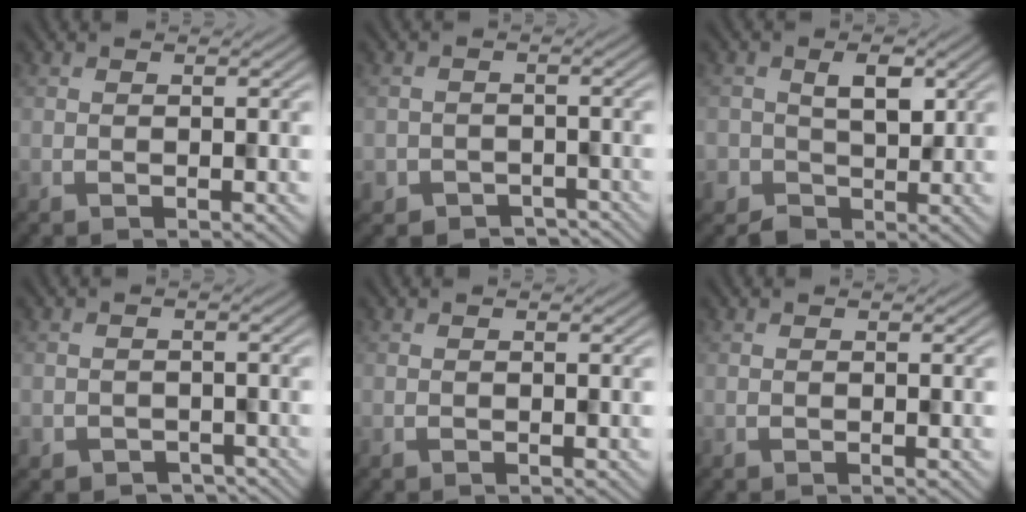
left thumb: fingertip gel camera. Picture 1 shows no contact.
{"total": 3.6, "force": [-2.3, 2.8, 0.6], "torque": [-0.004, -0.010, -0.027]}
{"total": 2.9, "force": [0.1, 2.6, 1.3], "torque": [-0.012, -0.005, 0.002]}
{"total": 2.9, "force": [-2.0, 2.0, 0.6], "torque": [-0.002, -0.011, -0.027]}
{"total": 0.0}
{"total": 0.0}